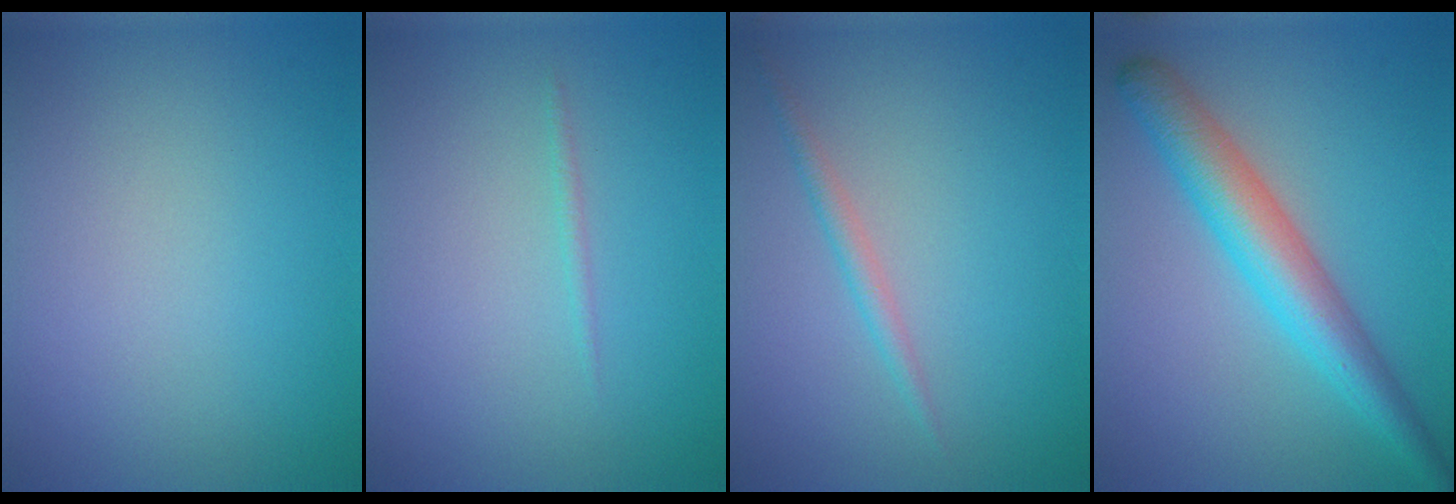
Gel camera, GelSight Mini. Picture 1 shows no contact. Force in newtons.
{"total": 0.6, "press": 0.6, "slide": 0.1}
{"total": 1.3, "press": 1.3, "slide": 0.0}
{"total": 5.6, "press": 5.6, "slide": 0.1}